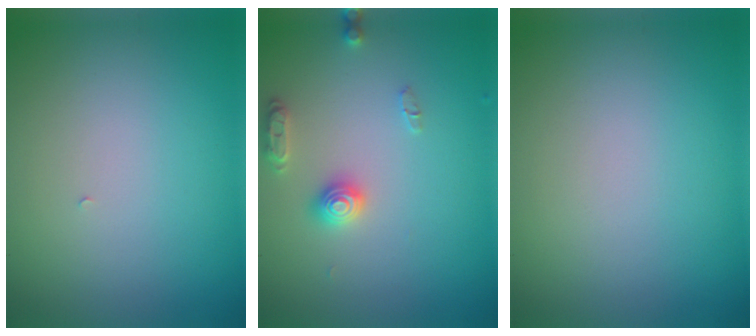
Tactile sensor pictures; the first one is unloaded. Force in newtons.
{"total": 2.5, "press": 2.5, "slide": 0.4}
{"total": 0.0}